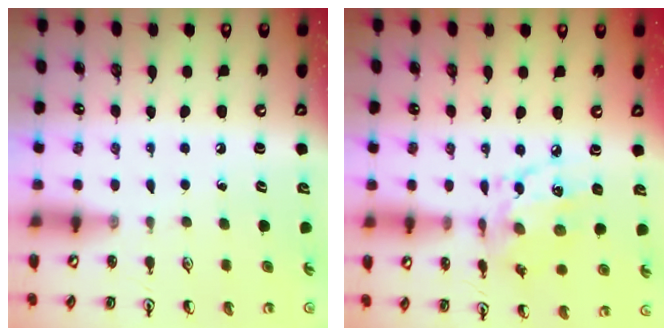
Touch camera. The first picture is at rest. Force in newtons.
{"total": 9.7, "press": 9.7, "slide": 0.5}